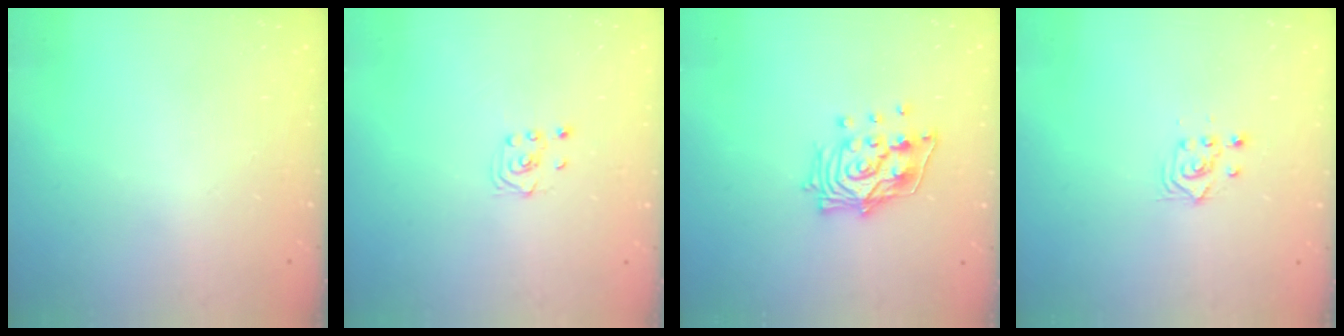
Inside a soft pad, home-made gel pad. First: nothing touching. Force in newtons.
{"total": 1.9, "press": 1.7, "slide": 0.8}
{"total": 13.5, "press": 13.5, "slide": 1.6}
{"total": 2.3, "press": 2.3, "slide": 0.1}